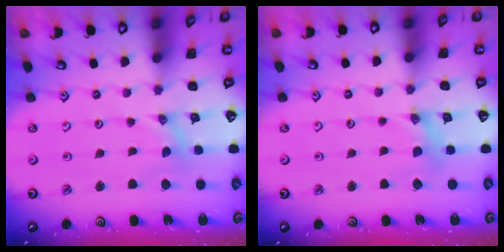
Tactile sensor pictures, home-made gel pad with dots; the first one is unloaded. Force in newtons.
{"total": 2.9, "press": 2.9, "slide": 0.3}